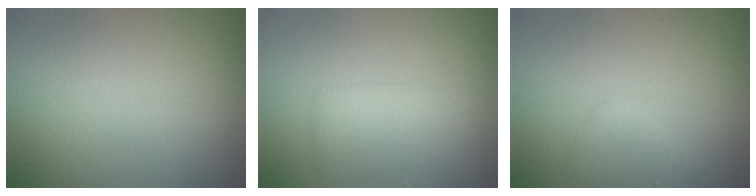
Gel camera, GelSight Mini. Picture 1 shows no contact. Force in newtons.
{"total": 2.9, "press": 2.9, "slide": 0.2}
{"total": 1.6, "press": 1.6, "slide": 0.1}